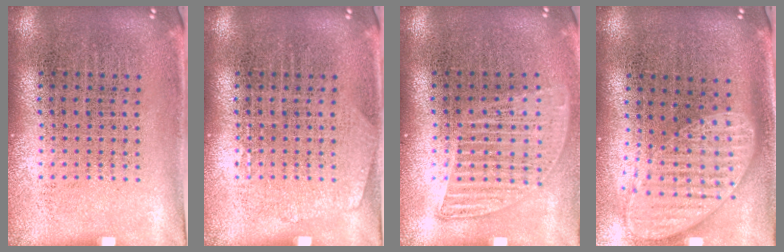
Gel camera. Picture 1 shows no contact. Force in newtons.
{"total": 0.9, "press": 0.9, "slide": 0.0}
{"total": 1.2, "press": 1.1, "slide": 0.5}
{"total": 2.0, "press": 1.5, "slide": 1.2}